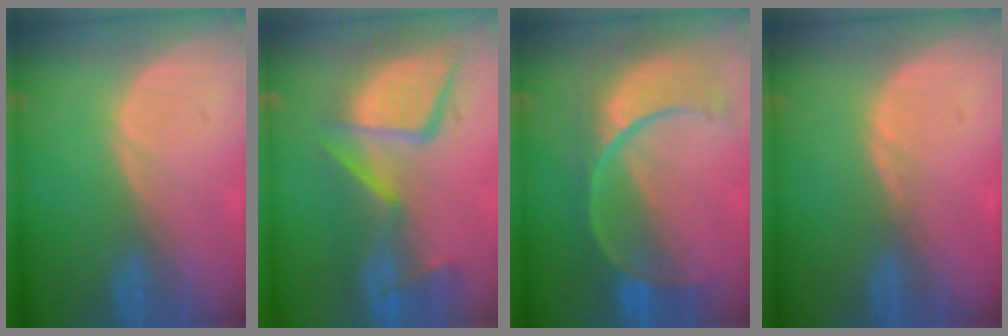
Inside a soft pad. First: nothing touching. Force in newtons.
{"total": 13.7, "press": 11.3, "slide": 7.8}
{"total": 10.9, "press": 9.2, "slide": 5.9}
{"total": 0.7, "press": 0.7, "slide": 0.2}